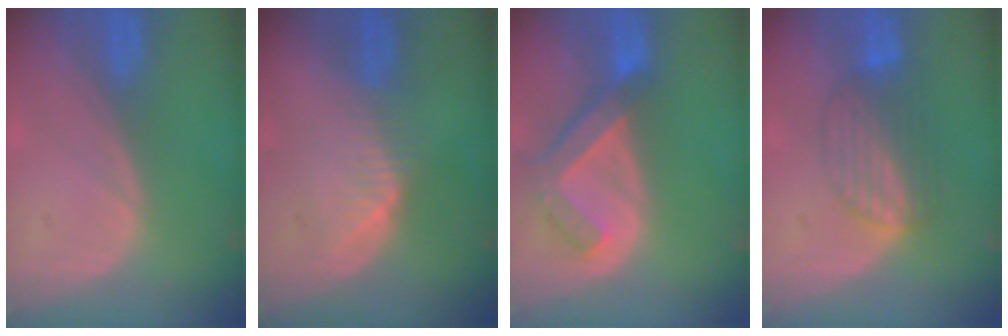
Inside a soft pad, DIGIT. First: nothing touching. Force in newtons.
{"total": 4.3, "press": 4.3, "slide": 0.4}
{"total": 7.4, "press": 6.4, "slide": 3.6}
{"total": 6.4, "press": 6.3, "slide": 1.2}